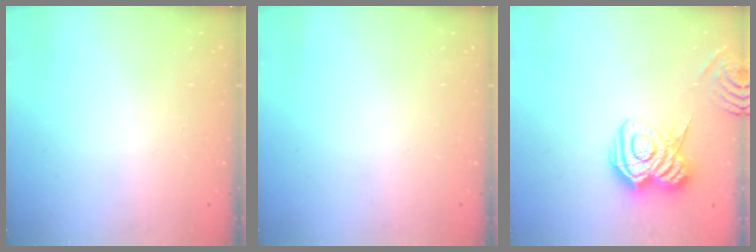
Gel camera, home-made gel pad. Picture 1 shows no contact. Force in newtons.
{"total": 0.0}
{"total": 10.2, "press": 10.1, "slide": 1.4}